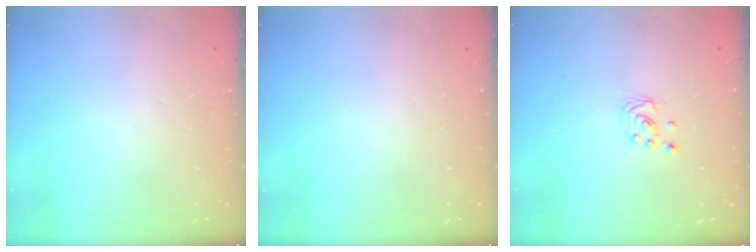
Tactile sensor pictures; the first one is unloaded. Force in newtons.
{"total": 0.0}
{"total": 2.0, "press": 2.0, "slide": 0.2}